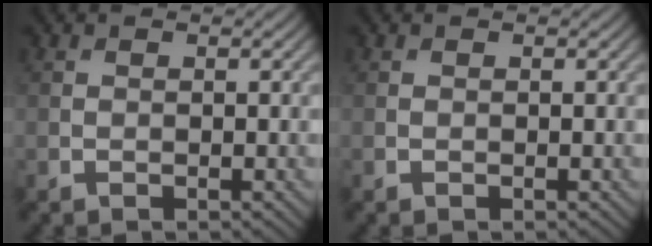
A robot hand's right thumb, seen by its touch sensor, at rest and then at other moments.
{"total": 0.0}